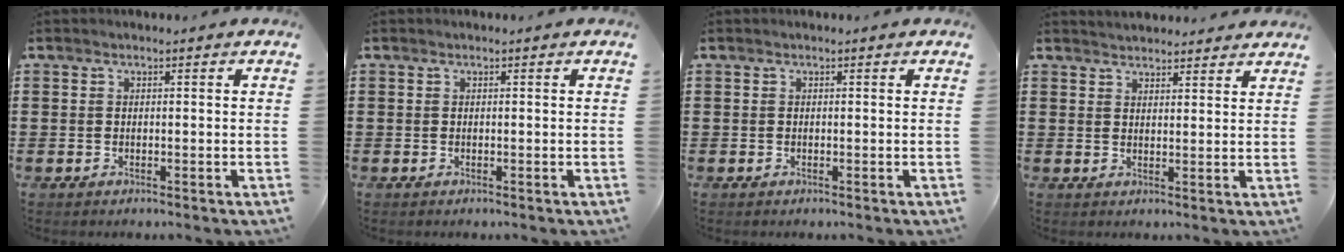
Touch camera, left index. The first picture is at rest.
{"total": 0.0}
{"total": 0.0}
{"total": 2.4, "force": [2.4, 0.1, -0.1], "torque": [-0.004, -0.002, 0.048]}